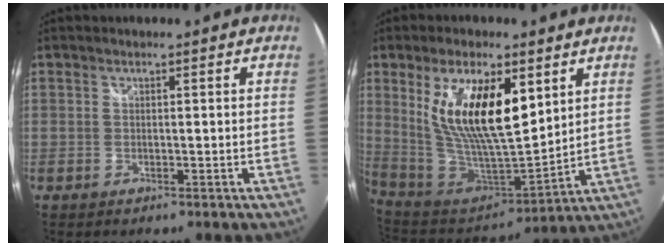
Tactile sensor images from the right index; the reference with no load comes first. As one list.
[{"total": 19.0, "force": [6.7, 7.0, 16.4], "torque": [-0.310, -0.006, 0.136]}]